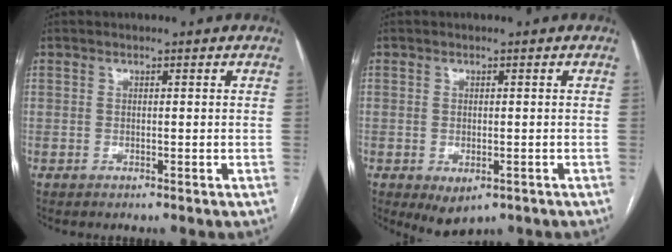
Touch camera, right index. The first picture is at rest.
{"total": 3.9, "force": [-1.9, 2.1, 2.6], "torque": [-0.038, -0.006, -0.016]}